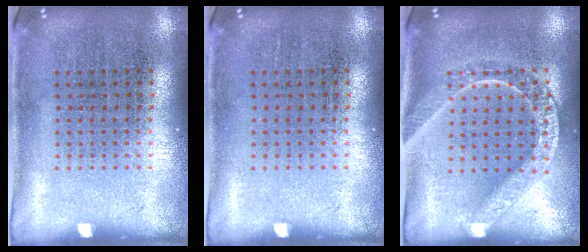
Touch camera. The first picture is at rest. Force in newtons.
{"total": 0.0}
{"total": 1.8, "press": 1.7, "slide": 0.6}